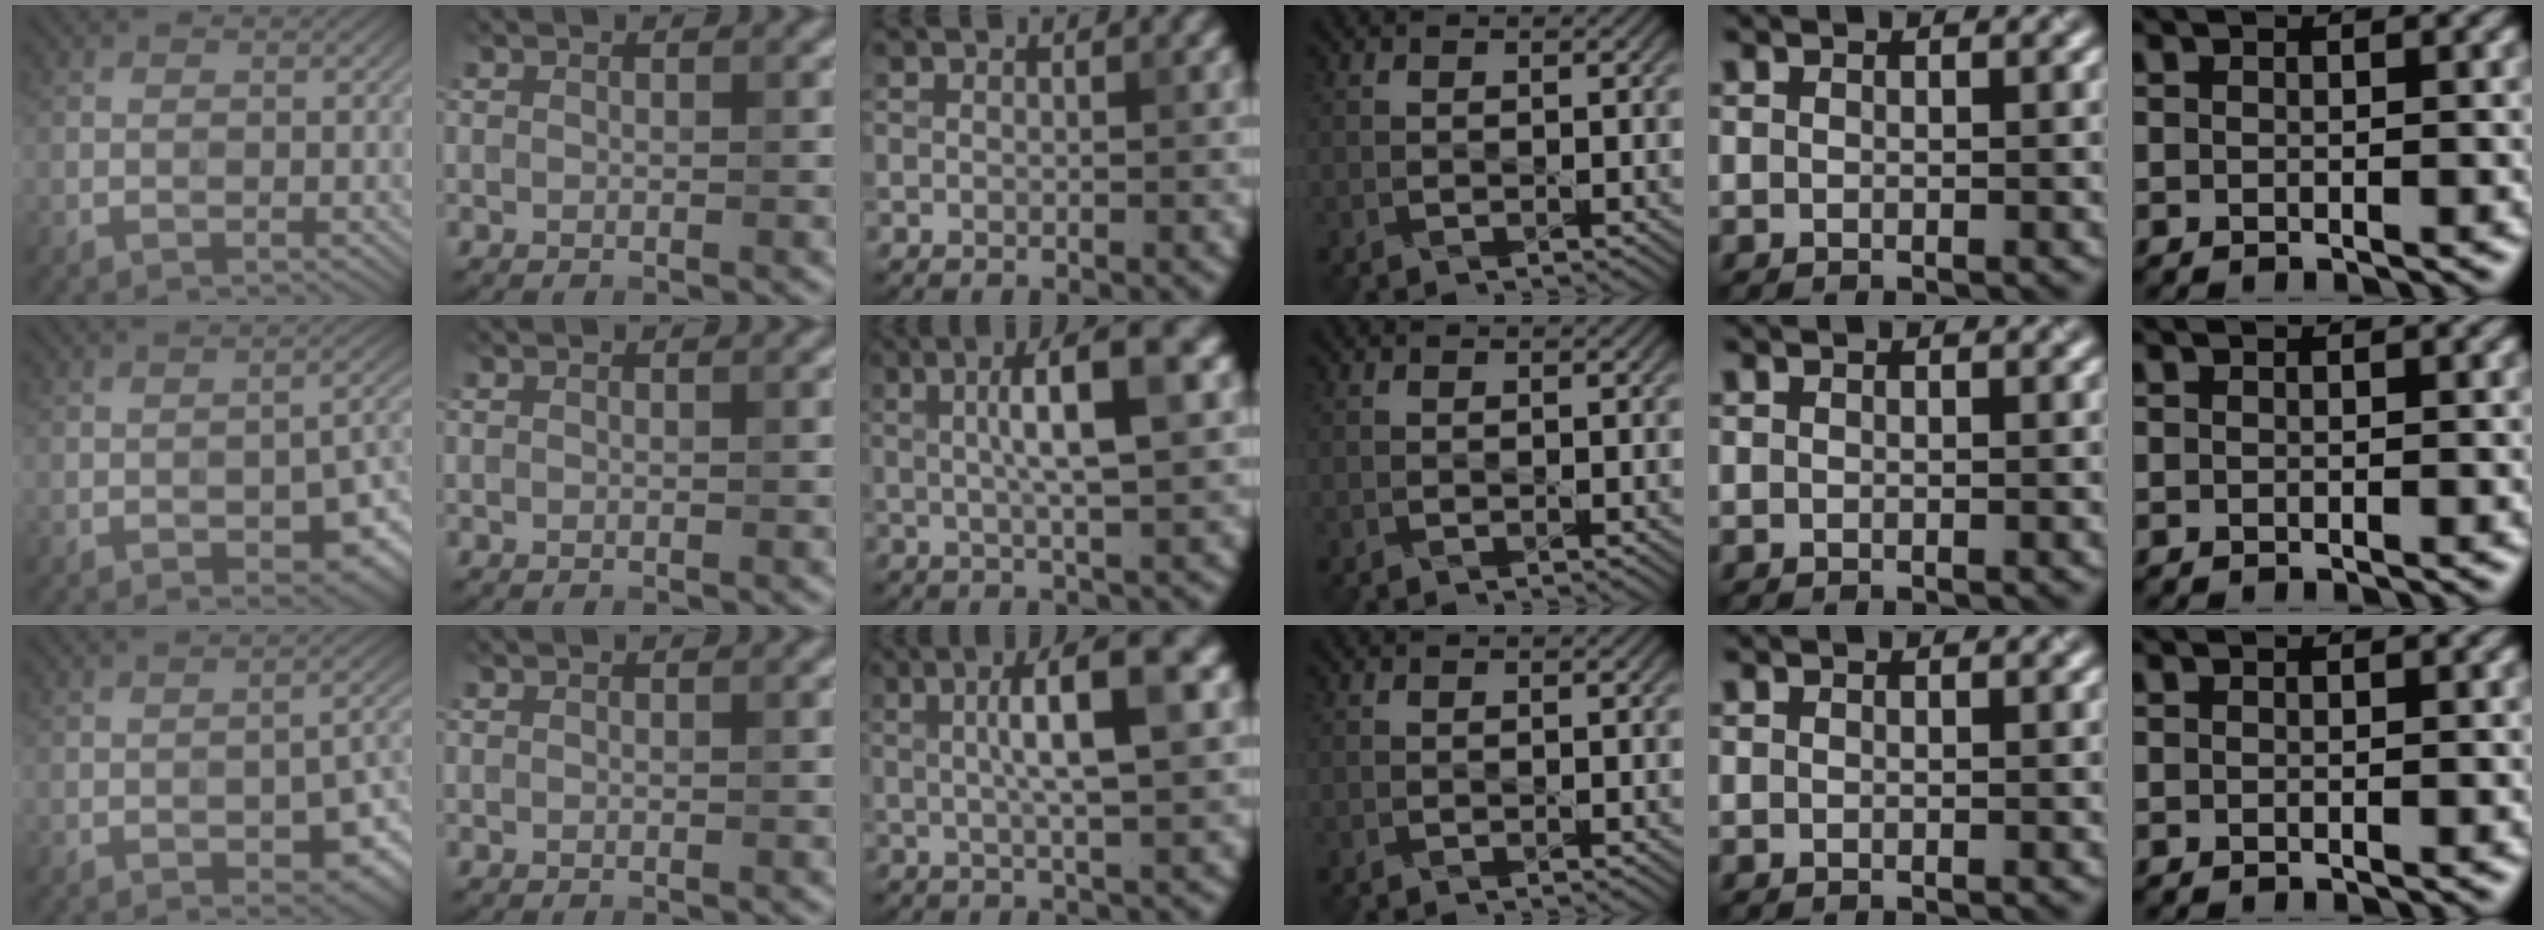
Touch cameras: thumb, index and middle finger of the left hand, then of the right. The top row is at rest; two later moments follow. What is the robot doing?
{"motion": "dispense", "object": "glue bottle"}